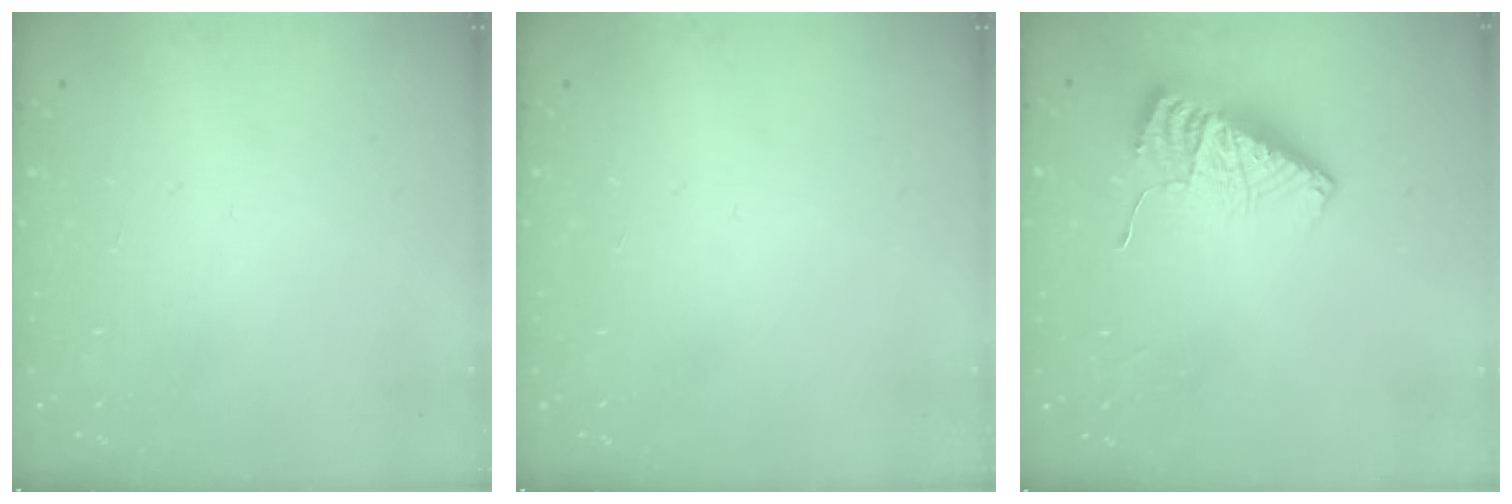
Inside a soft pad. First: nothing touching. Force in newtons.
{"total": 0.0}
{"total": 10.8, "press": 10.7, "slide": 1.0}